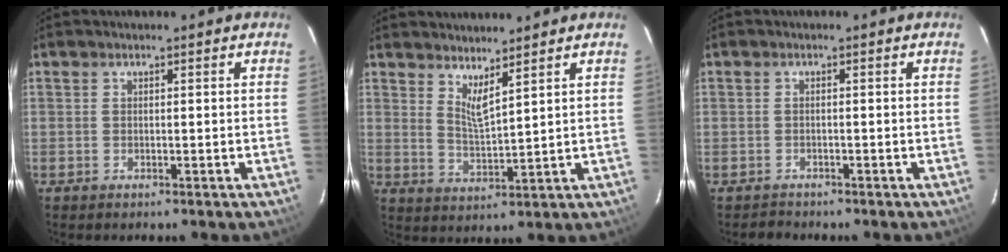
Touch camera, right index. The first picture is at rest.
{"total": 4.6, "force": [3.8, 0.2, 2.6], "torque": [-0.048, -0.011, 0.067]}
{"total": 1.9, "force": [-1.6, 1.0, -0.2], "torque": [-0.001, 0.009, -0.026]}